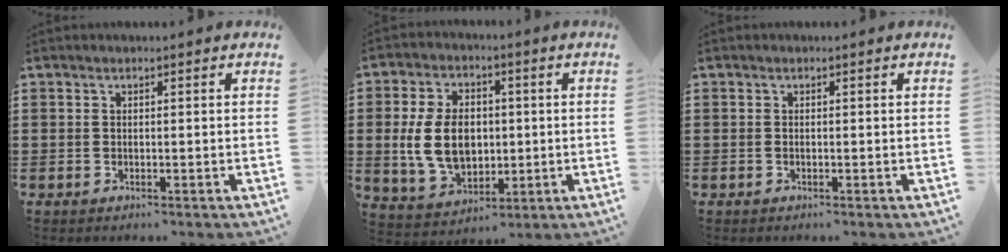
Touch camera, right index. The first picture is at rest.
{"total": 10.2, "force": [0.2, 7.1, 7.4], "torque": [-0.168, 0.009, 0.000]}
{"total": 0.0}